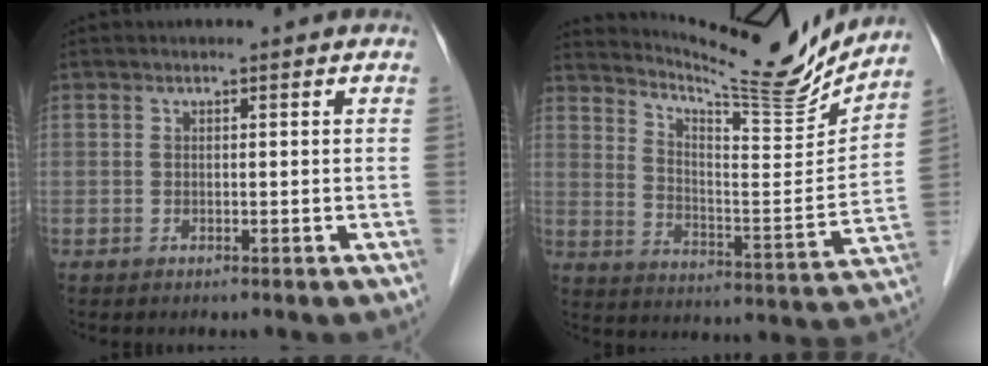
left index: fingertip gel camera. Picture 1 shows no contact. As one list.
[{"total": 16.4, "force": [15.9, -0.3, 4.1], "torque": [-0.084, -0.065, 0.233]}]